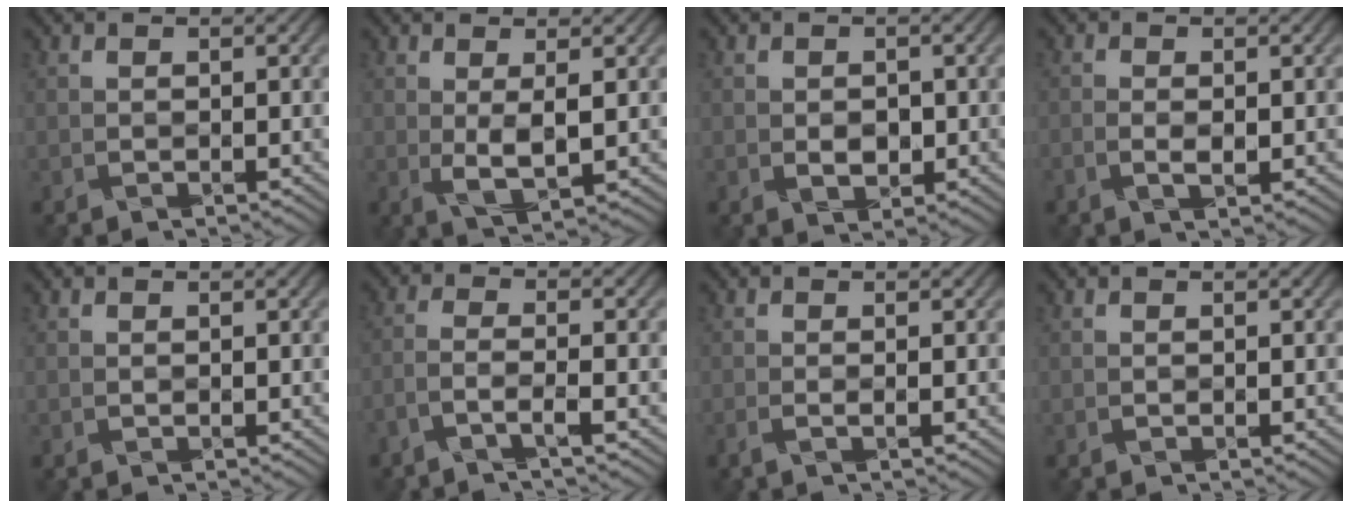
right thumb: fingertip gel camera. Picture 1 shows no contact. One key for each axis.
{"total": 3.3, "fx": 0.4, "fy": 0.9, "fz": 3.1, "tx": -0.068, "ty": -0.005, "tz": 0.014}
{"total": 1.6, "fx": -0.2, "fy": 1.3, "fz": 0.9, "tx": -0.015, "ty": -0.007, "tz": 0.004}
{"total": 1.2, "fx": -0.4, "fy": 0.4, "fz": 1.1, "tx": -0.019, "ty": -0.001, "tz": -0.008}
{"total": 0.0}
{"total": 3.2, "fx": -2.2, "fy": 0.4, "fz": 2.3, "tx": -0.037, "ty": 0.007, "tz": -0.064}
{"total": 1.2, "fx": -0.3, "fy": 0.4, "fz": 1.1, "tx": -0.017, "ty": -0.001, "tz": -0.010}
{"total": 0.0}